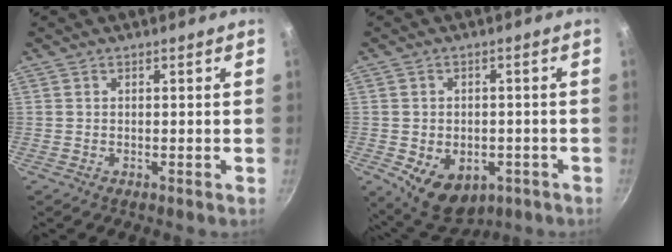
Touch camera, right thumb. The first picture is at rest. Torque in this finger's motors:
{"motor_torque": [-0.10, 0.56, -0.15, 0.11, 0.20]}